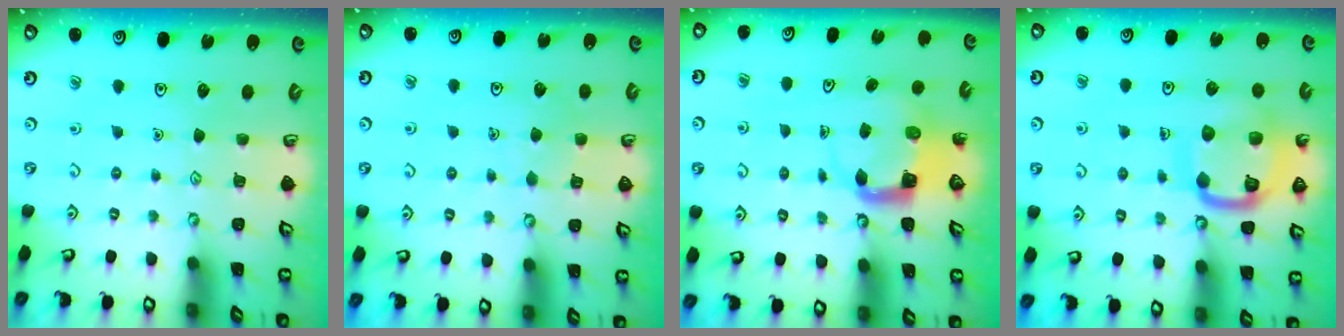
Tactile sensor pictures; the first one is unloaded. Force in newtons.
{"total": 4.2, "press": 4.2, "slide": 0.3}
{"total": 4.3, "press": 4.3, "slide": 0.3}
{"total": 15.2, "press": 15.1, "slide": 1.7}